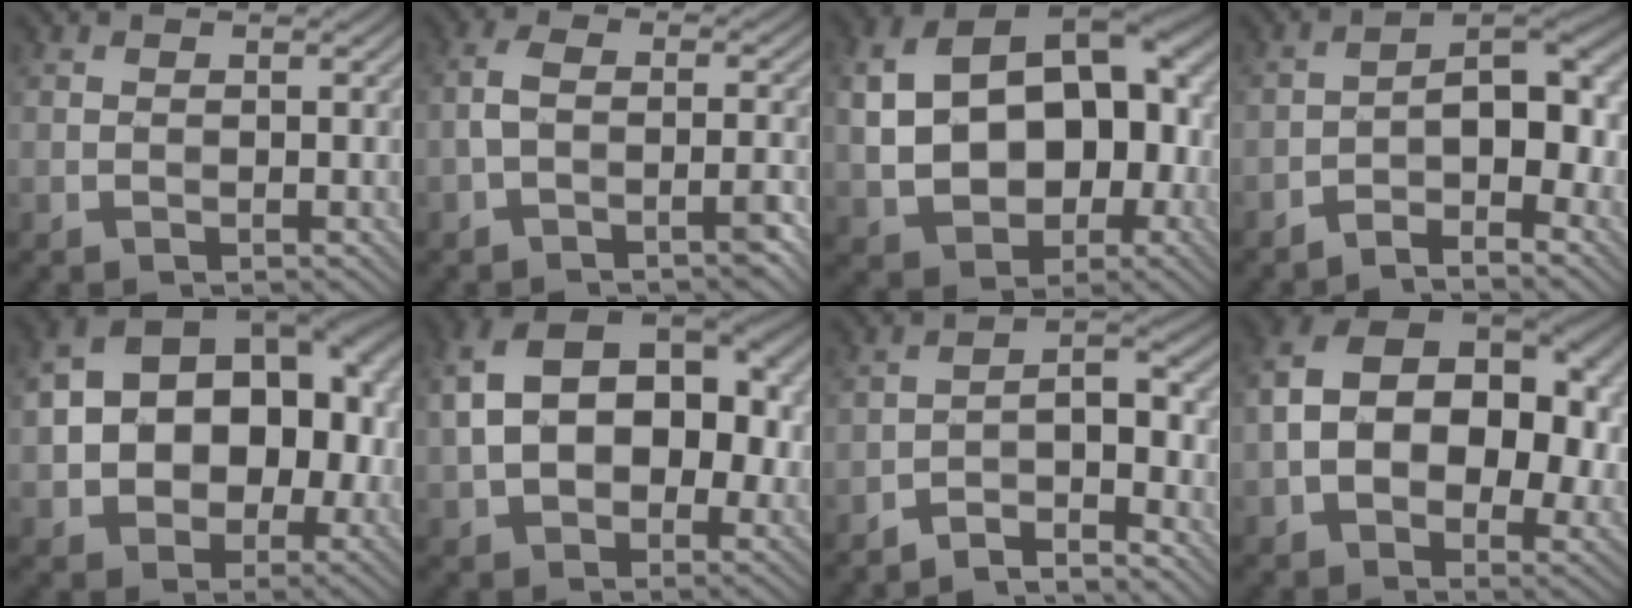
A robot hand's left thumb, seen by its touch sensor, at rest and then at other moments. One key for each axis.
{"total": 4.3, "fx": -2.1, "fy": 1.4, "fz": 3.5, "tx": -0.070, "ty": 0.006, "tz": -0.045}
{"total": 15.1, "fx": -0.1, "fy": 10.2, "fz": 11.1, "tx": -0.199, "ty": -0.006, "tz": 0.006}
{"total": 6.8, "fx": -3.6, "fy": 2.2, "fz": 5.3, "tx": -0.071, "ty": 0.018, "tz": -0.067}
{"total": 15.1, "fx": 0.5, "fy": 10.7, "fz": 10.6, "tx": -0.160, "ty": -0.011, "tz": 0.021}
{"total": 13.4, "fx": 1.5, "fy": 9.0, "fz": 9.8, "tx": -0.172, "ty": 0.010, "tz": 0.026}
{"total": 5.6, "fx": -4.7, "fy": 1.1, "fz": 2.8, "tx": -0.042, "ty": 0.011, "tz": -0.087}
{"total": 14.4, "fx": 0.4, "fy": 9.6, "fz": 10.7, "tx": -0.173, "ty": 0.004, "tz": 0.010}